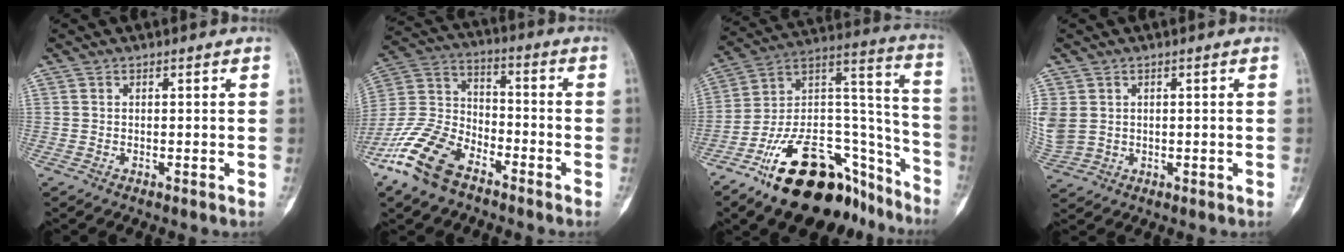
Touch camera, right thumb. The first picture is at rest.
{"total": 15.2, "force": [-9.9, 7.9, 8.4], "torque": [-0.173, 0.048, -0.201]}
{"total": 28.2, "force": [-18.2, 13.6, 16.8], "torque": [-0.212, 0.122, -0.295]}
{"total": 7.5, "force": [1.0, 6.2, 4.1], "torque": [-0.112, 0.002, 0.036]}